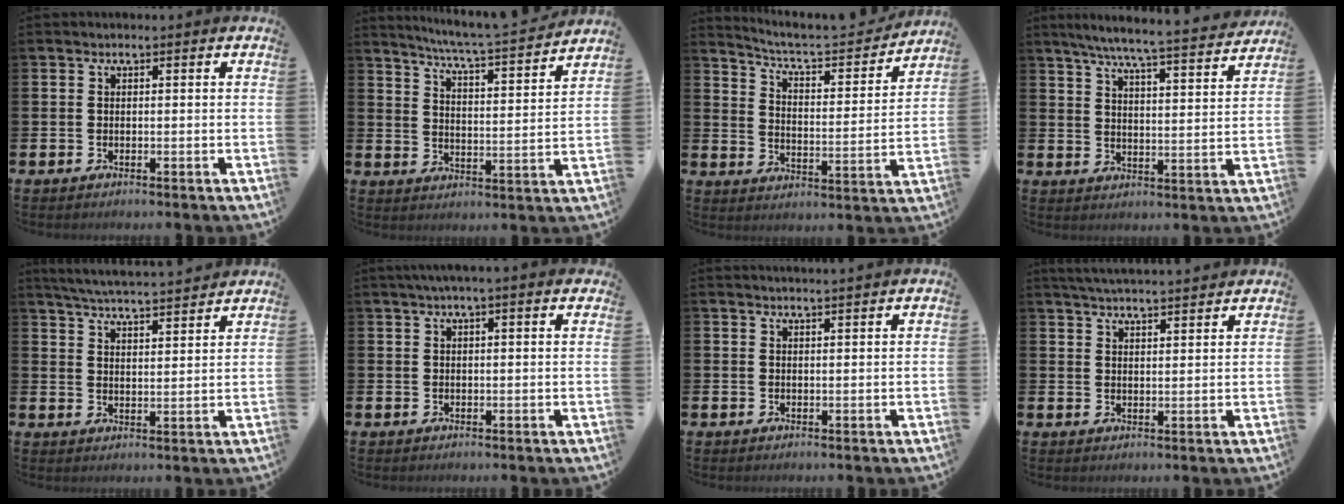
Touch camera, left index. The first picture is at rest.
{"total": 5.8, "force": [5.6, -0.6, 1.6], "torque": [-0.053, -0.051, 0.091]}
{"total": 6.4, "force": [6.0, 0.9, 1.7], "torque": [-0.064, -0.049, 0.099]}
{"total": 7.1, "force": [6.6, -0.2, 2.7], "torque": [-0.068, -0.046, 0.113]}
{"total": 5.4, "force": [5.4, -0.1, 0.8], "torque": [-0.035, -0.035, 0.094]}
{"total": 2.2, "force": [1.9, -0.3, 1.2], "torque": [-0.022, -0.002, 0.033]}
{"total": 1.3, "force": [1.3, -0.3, 0.0], "torque": [0.007, -0.009, 0.023]}
{"total": 4.1, "force": [4.1, -0.2, 0.3], "torque": [-0.010, -0.023, 0.073]}